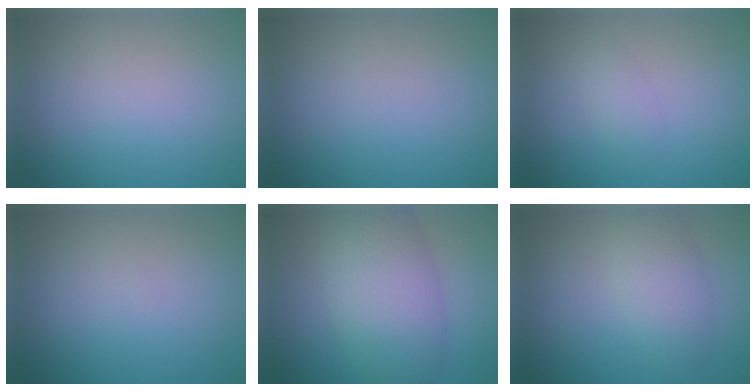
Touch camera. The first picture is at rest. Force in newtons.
{"total": 0.0}
{"total": 1.1, "press": 1.1, "slide": 0.0}
{"total": 0.0}
{"total": 7.6, "press": 7.6, "slide": 0.2}
{"total": 3.2, "press": 3.2, "slide": 0.1}